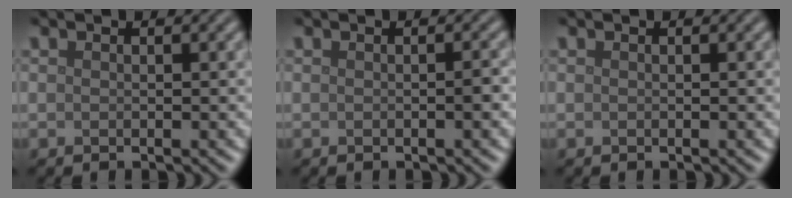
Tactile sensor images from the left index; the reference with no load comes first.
{"total": 0.7, "force": [-0.2, 0.0, 0.7], "torque": [-0.009, 0.003, -0.001]}
{"total": 0.0}